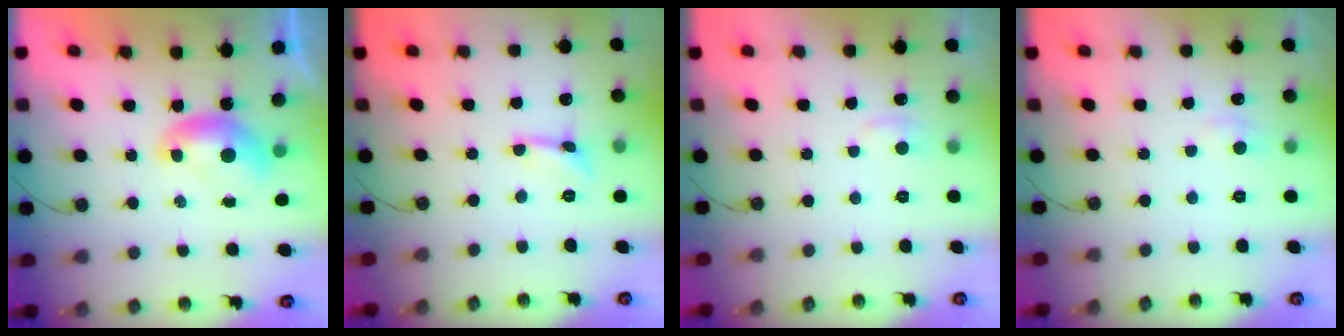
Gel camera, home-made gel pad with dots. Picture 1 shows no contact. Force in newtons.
{"total": 2.0, "press": 1.9, "slide": 0.5}
{"total": 1.0, "press": 0.5, "slide": 0.8}
{"total": 1.6, "press": 1.4, "slide": 0.7}